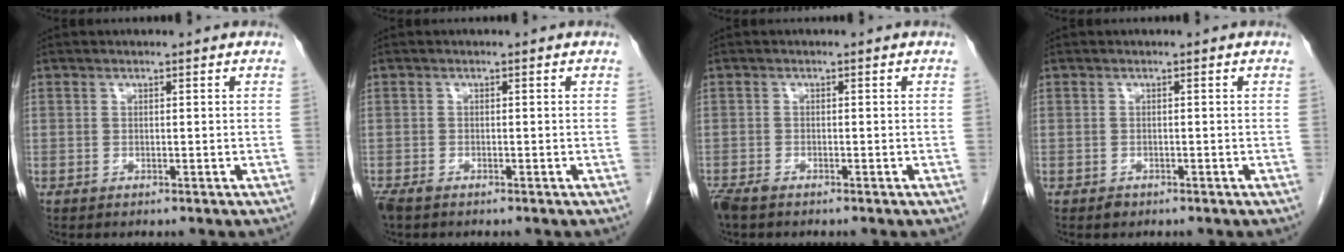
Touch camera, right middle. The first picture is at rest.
{"total": 2.0, "force": [-1.5, 0.7, 1.1], "torque": [-0.025, -0.006, -0.026]}
{"total": 2.6, "force": [-2.0, 0.7, 1.4], "torque": [-0.029, -0.007, -0.037]}
{"total": 0.8, "force": [-0.6, 0.5, 0.2], "torque": [-0.002, 0.002, -0.008]}